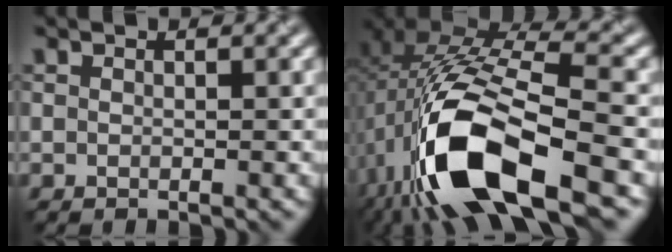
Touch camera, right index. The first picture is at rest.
{"total": 15.2, "force": [-5.7, 6.4, 12.5], "torque": [-0.258, -0.022, -0.096]}